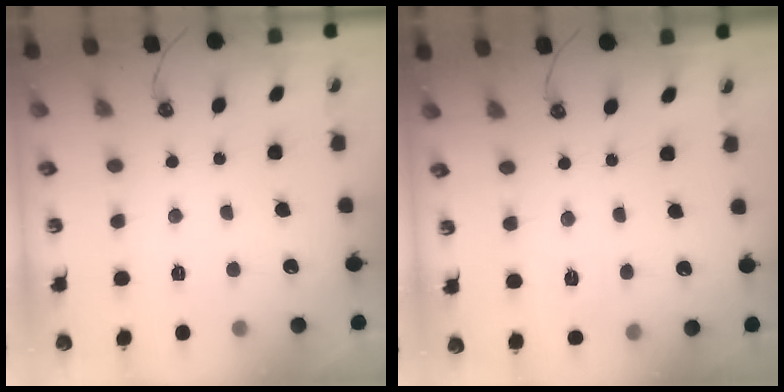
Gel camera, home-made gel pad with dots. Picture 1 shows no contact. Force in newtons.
{"total": 4.9, "press": 4.9, "slide": 0.5}